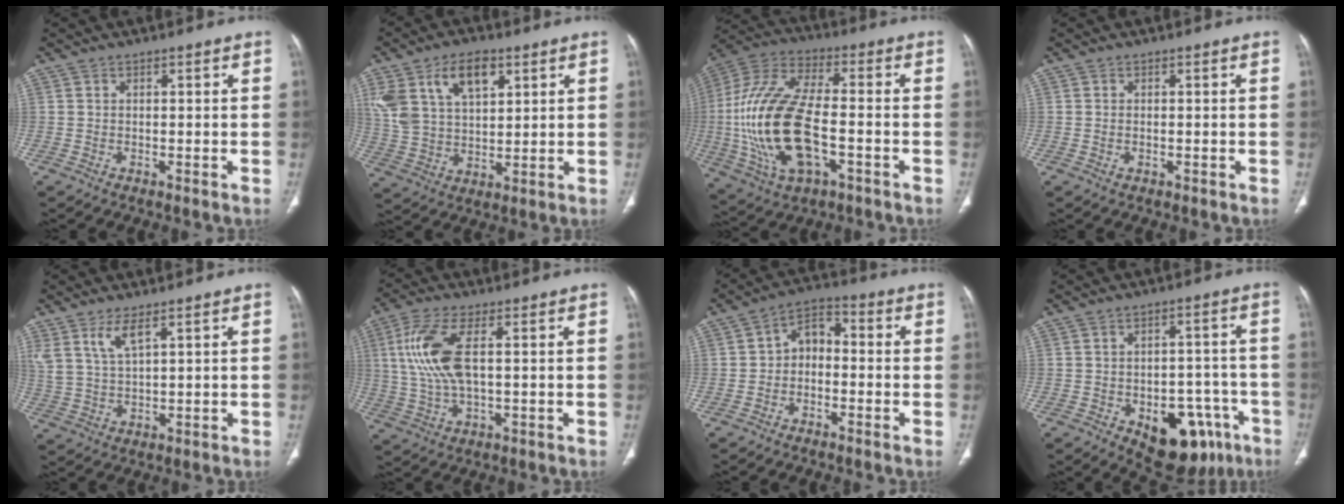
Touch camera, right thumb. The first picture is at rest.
{"total": 14.0, "force": [6.6, 7.9, 9.5], "torque": [-0.170, -0.010, 0.133]}
{"total": 22.7, "force": [-3.8, 10.8, 19.7], "torque": [-0.428, 0.017, -0.061]}
{"total": 0.7, "force": [-0.2, 0.4, 0.6], "torque": [-0.017, 0.002, -0.001]}
{"total": 5.5, "force": [3.3, 1.4, 4.1], "torque": [-0.093, -0.017, 0.077]}
{"total": 11.4, "force": [2.1, 4.6, 10.2], "torque": [-0.241, 0.002, 0.045]}
{"total": 6.0, "force": [-1.0, 4.3, 4.1], "torque": [-0.048, 0.033, -0.033]}
{"total": 15.6, "force": [-7.1, 9.1, 10.6], "torque": [-0.098, 0.038, -0.082]}